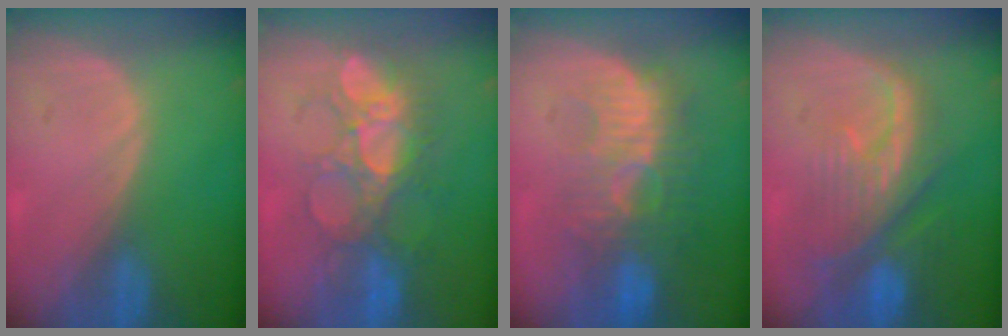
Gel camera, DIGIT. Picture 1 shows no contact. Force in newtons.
{"total": 8.6, "press": 8.3, "slide": 2.1}
{"total": 9.9, "press": 9.1, "slide": 3.7}
{"total": 10.2, "press": 8.9, "slide": 5.0}